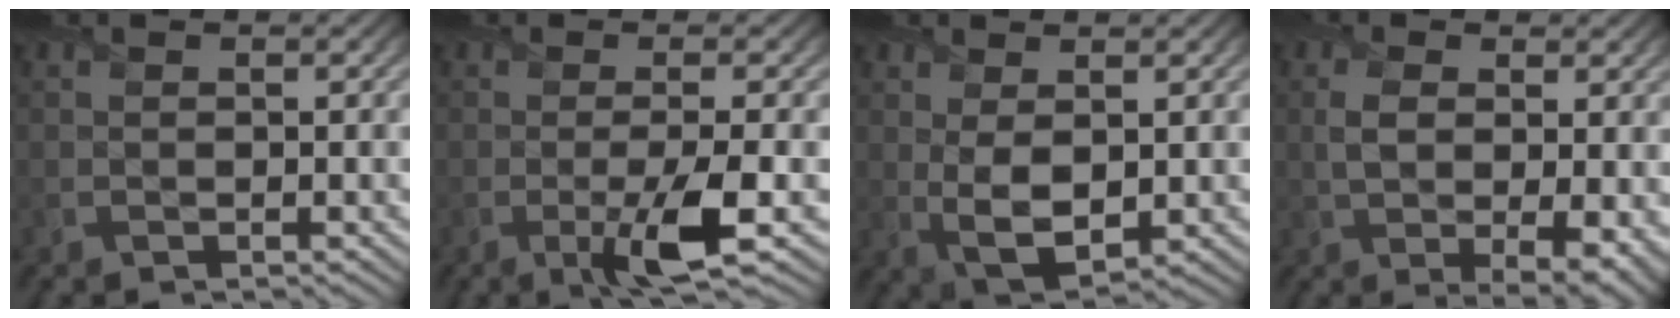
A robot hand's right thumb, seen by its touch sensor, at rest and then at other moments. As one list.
[{"total": 5.3, "force": [-1.6, 0.7, 5.0], "torque": [-0.091, 0.001, -0.030]}, {"total": 4.8, "force": [0.6, 2.5, 4.0], "torque": [-0.094, -0.005, 0.018]}, {"total": 7.2, "force": [0.2, 3.5, 6.3], "torque": [-0.124, -0.011, 0.010]}]